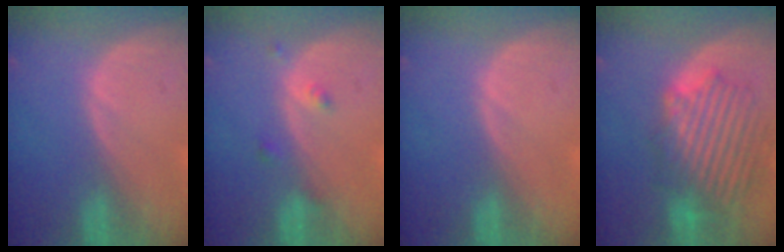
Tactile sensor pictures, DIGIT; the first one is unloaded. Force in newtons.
{"total": 1.8, "press": 1.8, "slide": 0.1}
{"total": 0.0}
{"total": 9.3, "press": 9.3, "slide": 0.2}